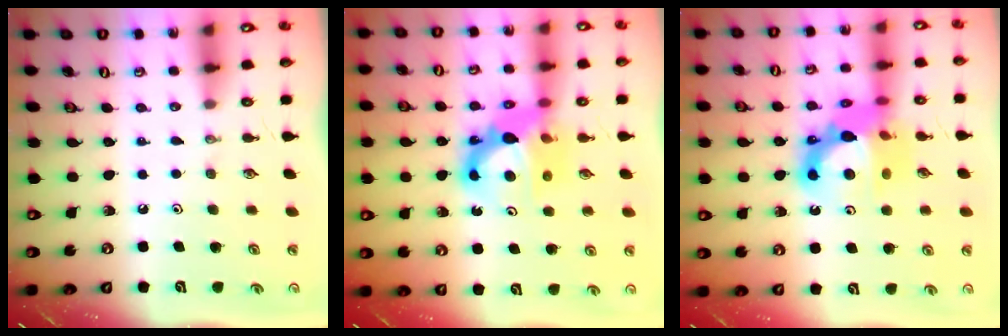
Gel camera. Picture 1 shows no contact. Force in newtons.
{"total": 12.3, "press": 12.2, "slide": 1.1}
{"total": 15.7, "press": 15.7, "slide": 1.3}